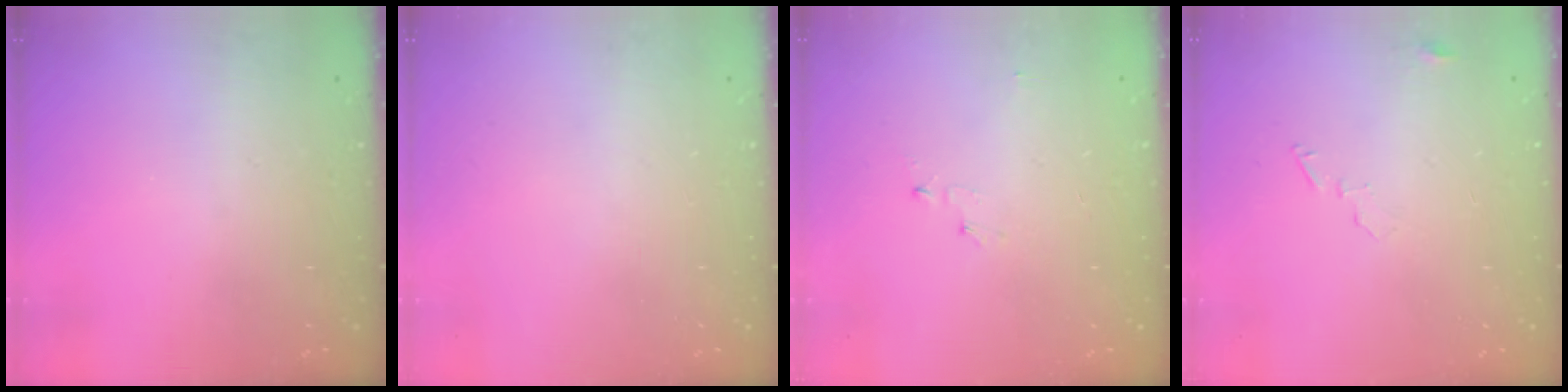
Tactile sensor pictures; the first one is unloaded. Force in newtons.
{"total": 0.0}
{"total": 2.8, "press": 2.8, "slide": 0.3}
{"total": 4.4, "press": 4.4, "slide": 0.4}